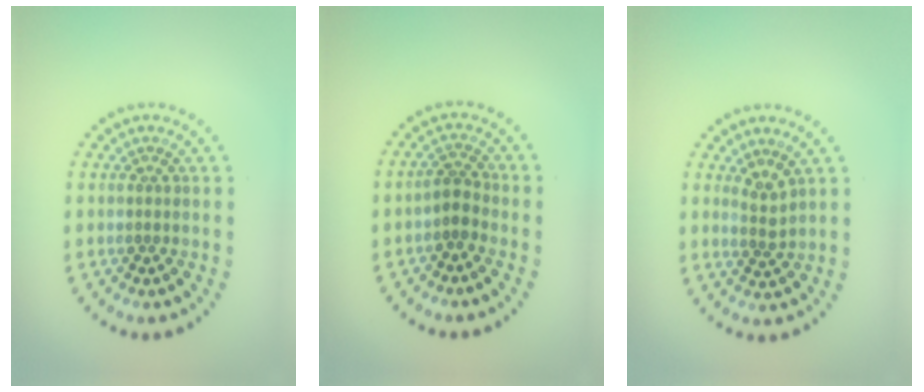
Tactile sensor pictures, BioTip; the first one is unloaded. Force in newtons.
{"total": 1.6, "press": 1.3, "slide": 1.0}
{"total": 1.7, "press": 1.1, "slide": 1.3}